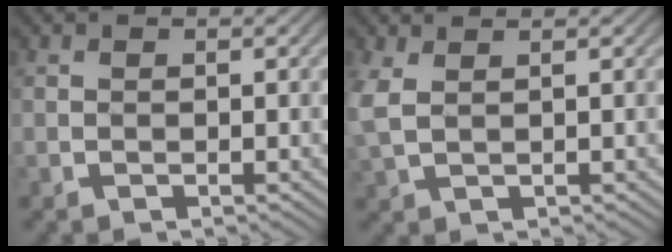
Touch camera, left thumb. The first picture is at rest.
{"total": 4.3, "force": [1.3, 2.5, 3.3], "torque": [-0.112, 0.004, 0.030]}